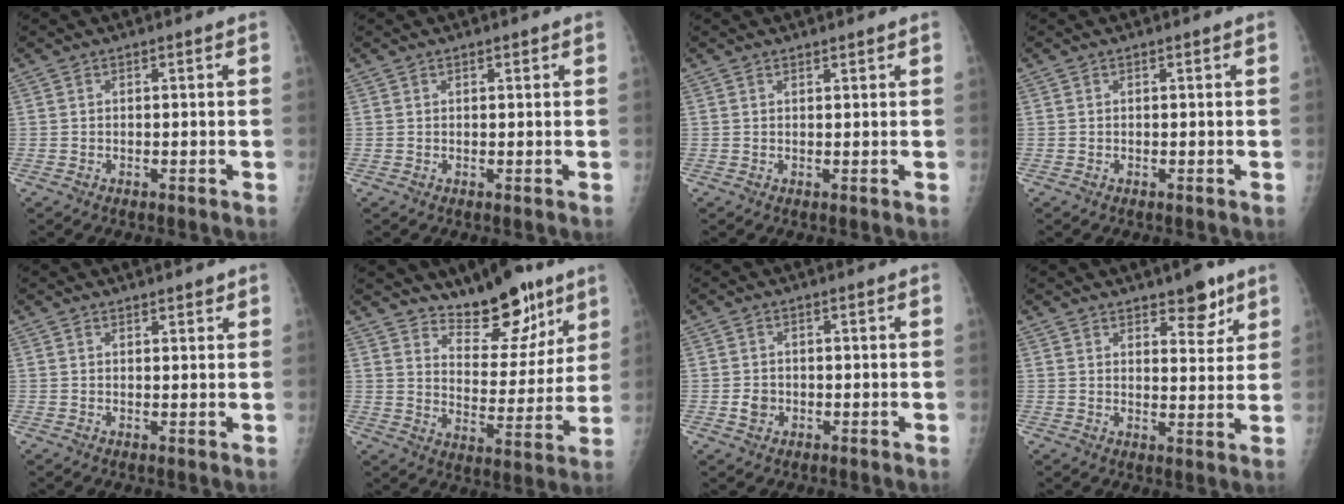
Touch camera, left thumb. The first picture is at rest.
{"total": 0.7, "force": [0.5, 0.3, 0.3], "torque": [-0.003, -0.002, 0.006]}
{"total": 0.8, "force": [0.7, 0.2, 0.2], "torque": [-0.003, -0.006, 0.012]}
{"total": 0.0}
{"total": 1.5, "force": [1.2, 0.6, 0.5], "torque": [0.002, -0.007, 0.016]}
{"total": 13.7, "force": [10.3, 5.9, 6.9], "torque": [-0.054, -0.074, 0.167]}
{"total": 2.2, "force": [-0.5, 2.0, 1.0], "torque": [-0.007, 0.003, -0.006]}
{"total": 6.3, "force": [4.3, 2.7, 3.6], "torque": [-0.022, -0.028, 0.060]}